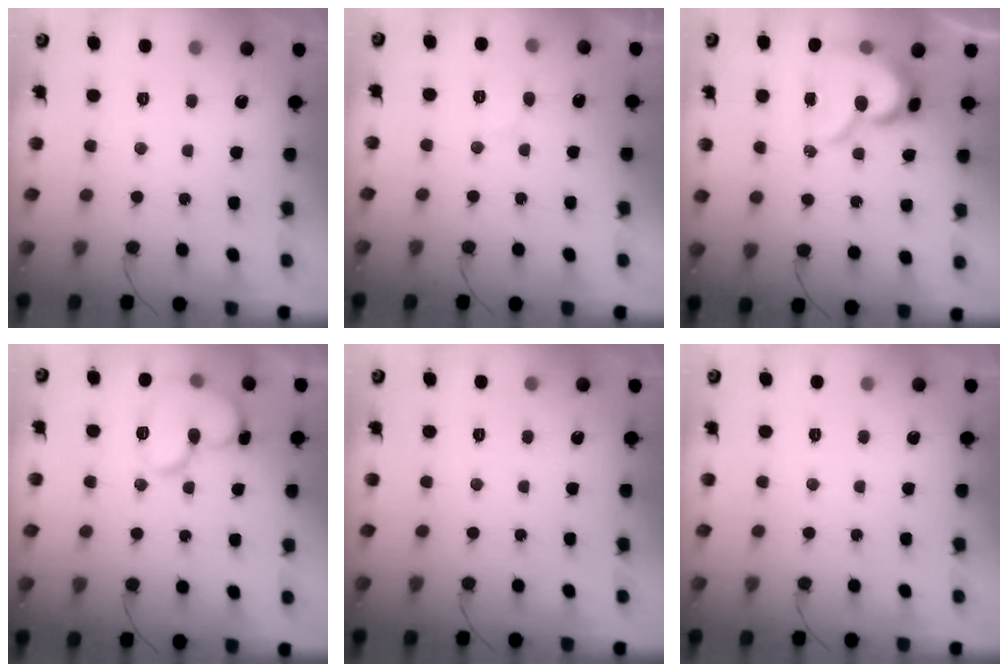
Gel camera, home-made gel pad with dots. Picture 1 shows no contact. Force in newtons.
{"total": 5.8, "press": 5.8, "slide": 0.3}
{"total": 14.3, "press": 14.2, "slide": 1.6}
{"total": 13.0, "press": 12.8, "slide": 2.2}
{"total": 0.0}
{"total": 0.0}